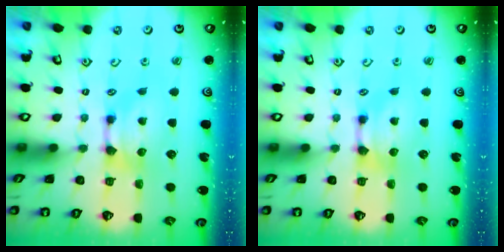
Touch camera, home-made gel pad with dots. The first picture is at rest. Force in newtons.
{"total": 0.0}